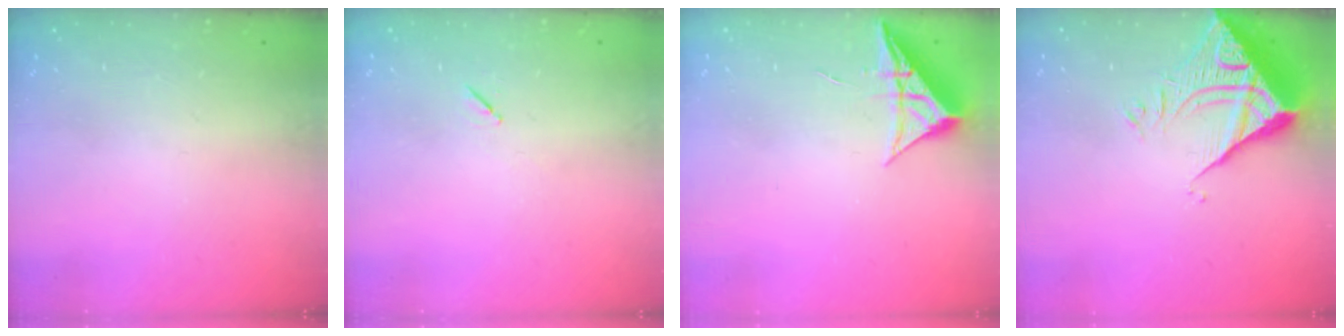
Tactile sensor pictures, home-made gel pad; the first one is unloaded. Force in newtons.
{"total": 4.3, "press": 3.9, "slide": 1.8}
{"total": 6.6, "press": 6.6, "slide": 0.2}
{"total": 9.0, "press": 8.9, "slide": 0.8}